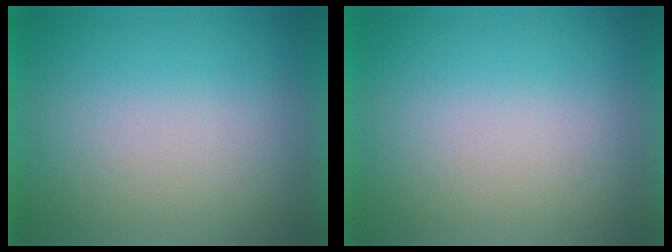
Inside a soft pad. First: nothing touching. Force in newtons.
{"total": 0.0}